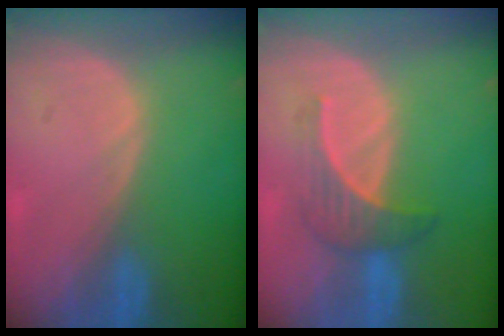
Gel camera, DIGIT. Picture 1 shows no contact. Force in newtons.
{"total": 4.1, "press": 4.0, "slide": 0.8}